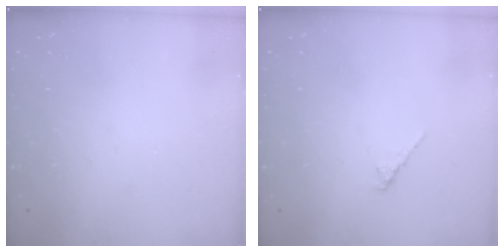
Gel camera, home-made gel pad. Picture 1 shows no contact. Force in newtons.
{"total": 1.6, "press": 1.5, "slide": 0.5}